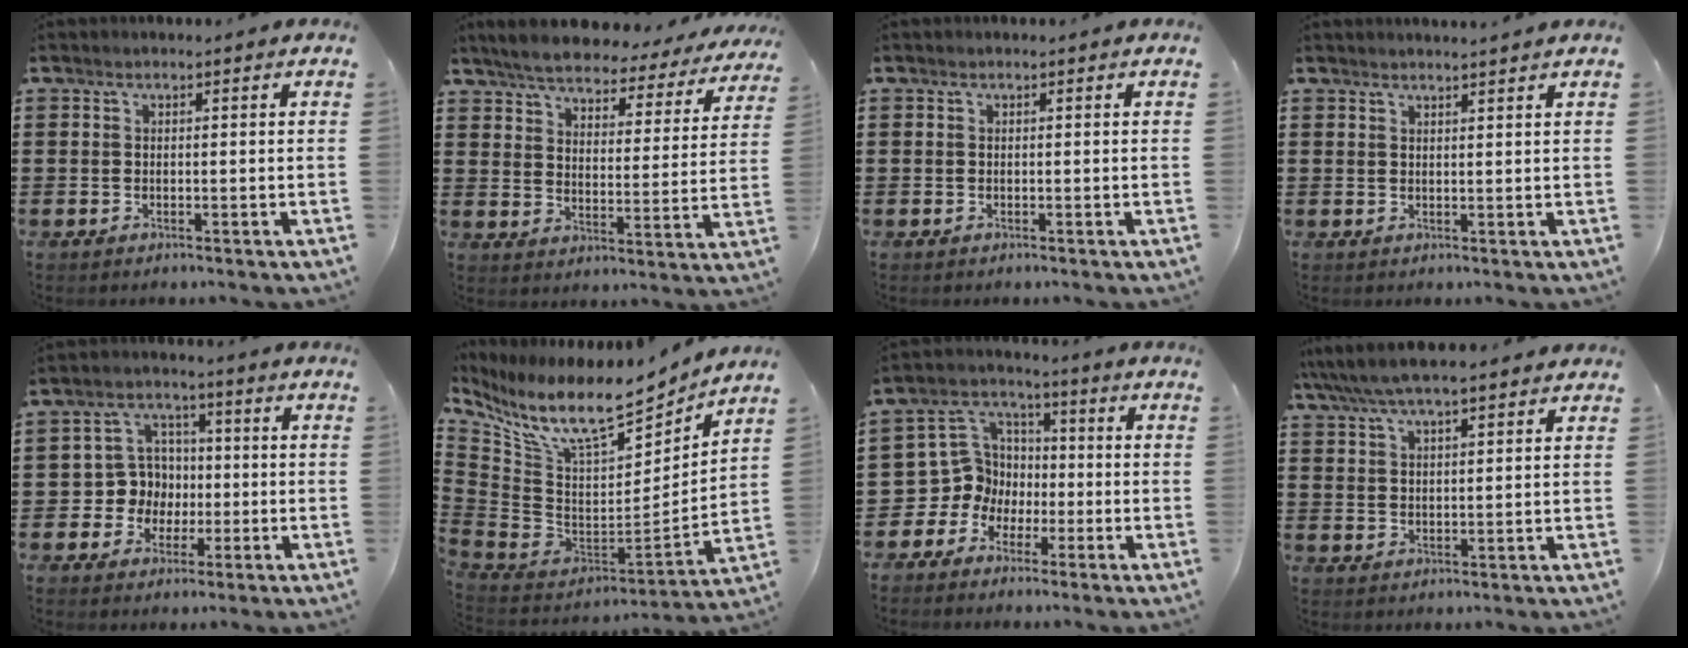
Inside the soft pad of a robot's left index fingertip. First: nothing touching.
{"total": 5.3, "force": [5.1, 0.6, 1.1], "torque": [-0.050, -0.034, 0.086]}
{"total": 0.0}
{"total": 1.6, "force": [1.5, -0.4, 0.3], "torque": [-0.007, -0.001, 0.030]}
{"total": 6.4, "force": [-0.4, 6.2, 1.5], "torque": [-0.052, 0.018, -0.005]}
{"total": 11.3, "force": [7.8, 3.1, 7.5], "torque": [-0.169, -0.064, 0.133]}
{"total": 8.0, "force": [-1.4, 7.7, 1.7], "torque": [-0.086, -0.001, -0.030]}
{"total": 5.8, "force": [5.3, 0.8, 2.1], "torque": [-0.059, -0.020, 0.094]}